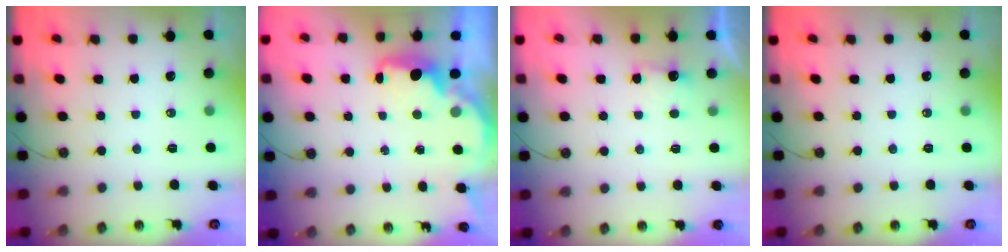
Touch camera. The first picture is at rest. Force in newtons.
{"total": 2.6, "press": 2.5, "slide": 0.8}
{"total": 2.4, "press": 2.3, "slide": 0.8}
{"total": 0.0}